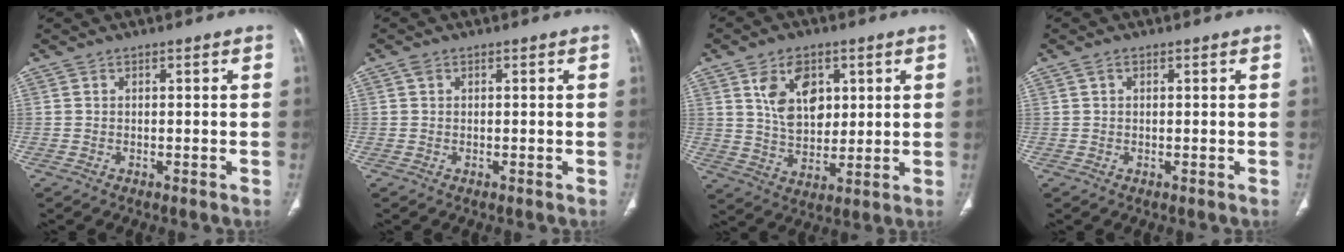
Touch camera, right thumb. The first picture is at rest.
{"total": 1.7, "force": [0.8, 1.2, 1.0], "torque": [-0.014, 0.005, 0.014]}
{"total": 10.8, "force": [4.0, 7.1, 7.1], "torque": [-0.090, -0.019, 0.079]}
{"total": 1.1, "force": [0.5, 0.6, 0.7], "torque": [-0.015, 0.007, 0.008]}